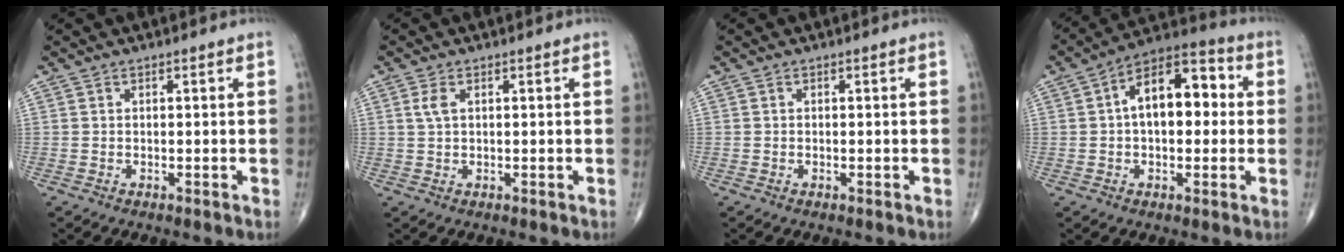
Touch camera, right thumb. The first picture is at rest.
{"total": 2.1, "force": [0.7, 1.1, 1.7], "torque": [-0.042, 0.007, 0.015]}
{"total": 0.0}
{"total": 13.6, "force": [1.5, 7.7, 11.2], "torque": [-0.149, 0.035, 0.012]}